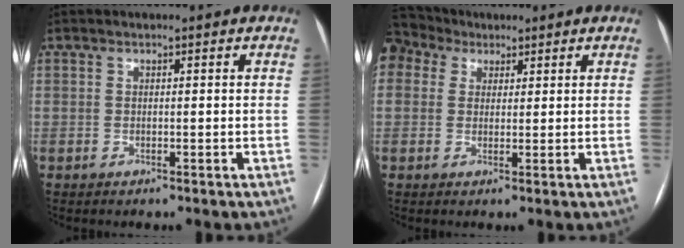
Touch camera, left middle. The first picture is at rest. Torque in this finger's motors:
{"motor_torque": [1.76, -0.38, 1.06, 0.21]}